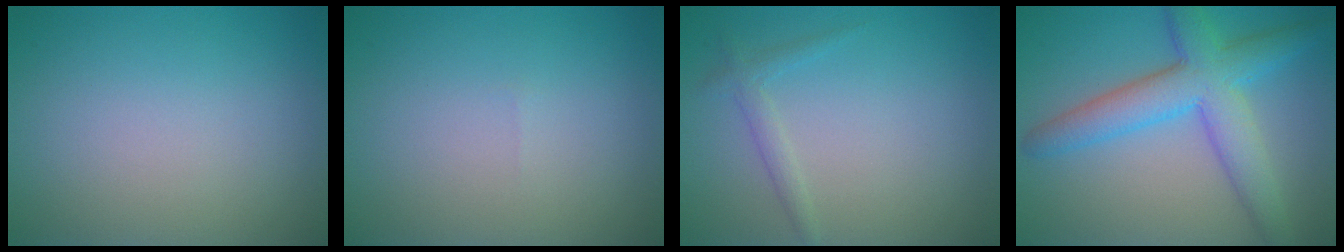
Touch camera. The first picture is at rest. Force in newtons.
{"total": 0.0}
{"total": 1.4, "press": 1.4, "slide": 0.0}
{"total": 6.5, "press": 6.5, "slide": 0.1}